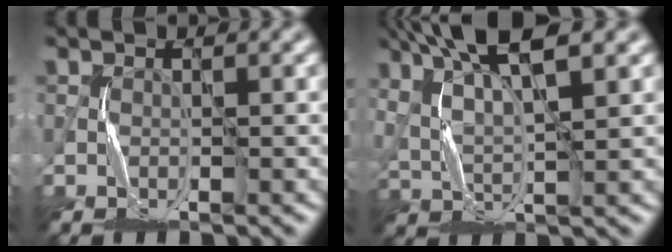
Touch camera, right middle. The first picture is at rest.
{"total": 8.5, "force": [5.2, 2.3, 6.2], "torque": [-0.125, 0.014, 0.088]}